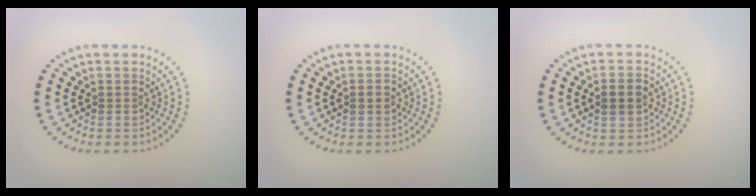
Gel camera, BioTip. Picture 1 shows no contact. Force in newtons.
{"total": 1.2, "press": 1.2, "slide": 0.1}
{"total": 2.0, "press": 2.0, "slide": 0.2}